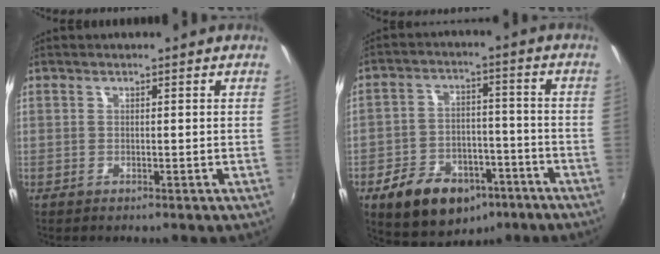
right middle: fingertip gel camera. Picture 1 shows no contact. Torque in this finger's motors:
{"motor_torque": [0.95, -1.17, 0.08, 0.09]}